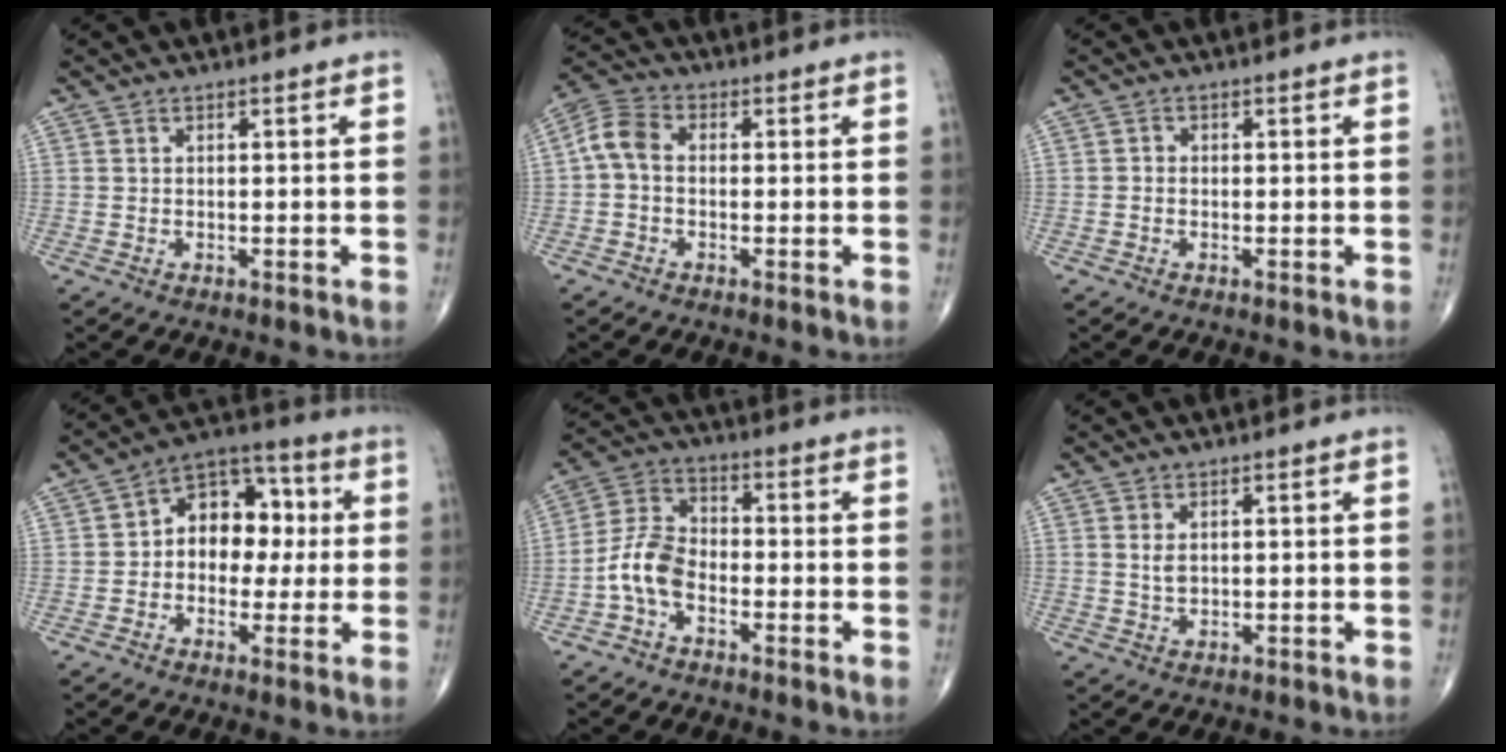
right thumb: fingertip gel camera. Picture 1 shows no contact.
{"total": 5.5, "force": [-0.2, 3.8, 4.0], "torque": [-0.077, 0.018, -0.018]}
{"total": 0.7, "force": [-0.3, 0.6, 0.3], "torque": [0.000, 0.002, -0.010]}
{"total": 12.4, "force": [0.8, 8.9, 8.6], "torque": [-0.083, 0.034, 0.000]}
{"total": 7.5, "force": [-2.9, 4.5, 5.3], "torque": [-0.103, 0.031, -0.069]}
{"total": 1.9, "force": [0.6, 1.1, 1.5], "torque": [-0.026, -0.004, 0.015]}